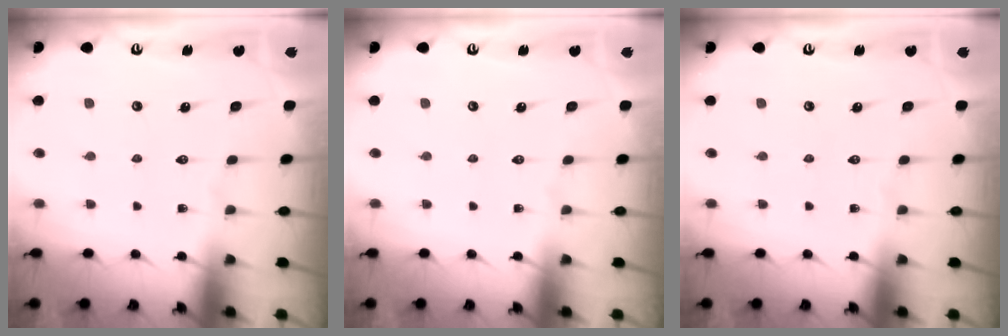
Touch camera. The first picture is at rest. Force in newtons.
{"total": 0.0}
{"total": 0.0}